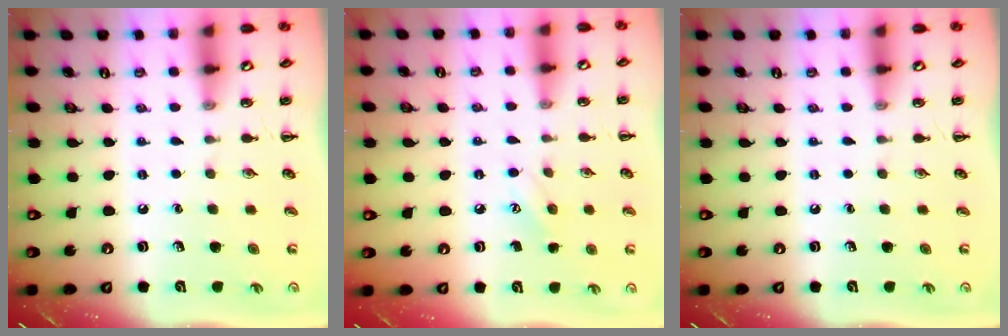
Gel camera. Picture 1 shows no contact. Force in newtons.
{"total": 5.8, "press": 5.6, "slide": 1.5}
{"total": 0.0}